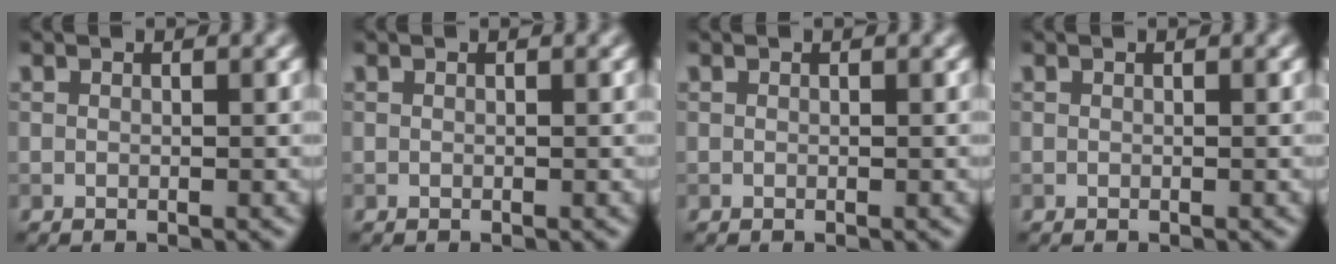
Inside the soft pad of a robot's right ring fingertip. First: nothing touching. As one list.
[{"total": 0.0}, {"total": 0.0}, {"total": 0.0}]